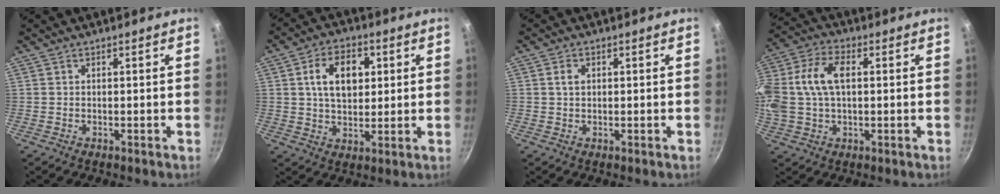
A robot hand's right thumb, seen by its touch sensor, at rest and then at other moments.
{"total": 10.3, "force": [2.4, 6.9, 7.3], "torque": [-0.100, 0.001, 0.036]}
{"total": 1.9, "force": [0.3, 1.5, 1.1], "torque": [-0.013, 0.003, 0.006]}
{"total": 15.8, "force": [2.0, 9.8, 12.2], "torque": [-0.261, 0.026, 0.024]}